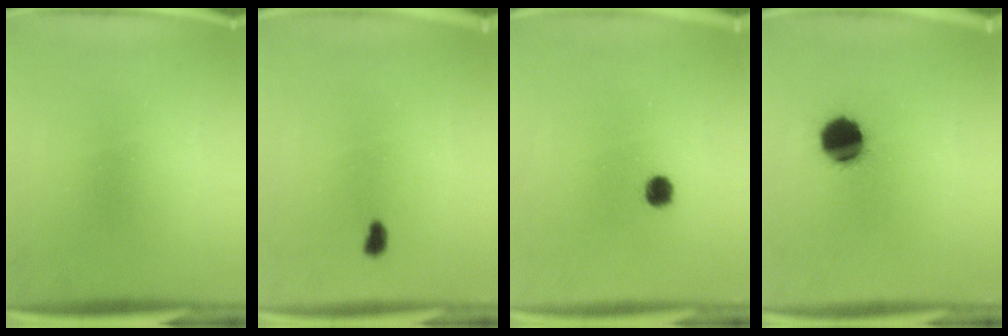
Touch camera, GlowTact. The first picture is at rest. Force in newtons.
{"total": 1.3}
{"total": 2.8}
{"total": 11.2}